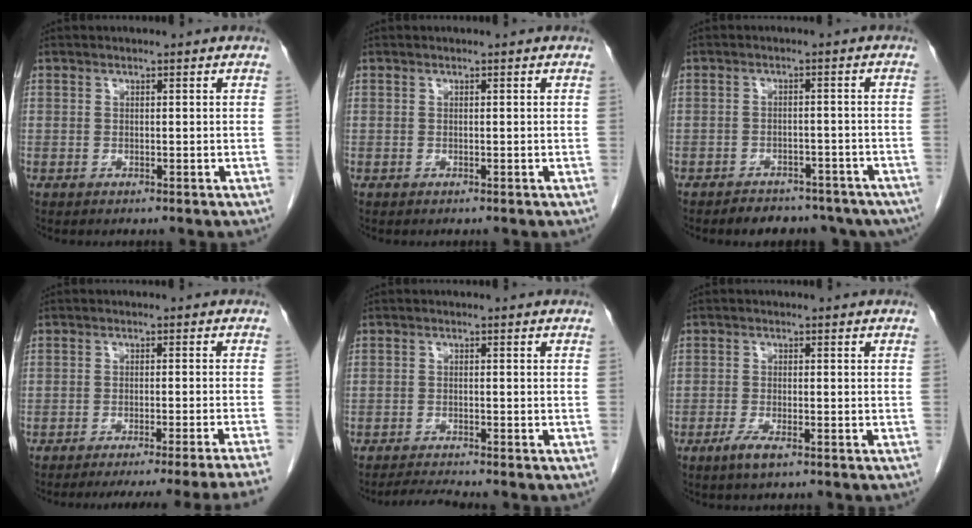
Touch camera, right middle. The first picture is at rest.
{"total": 0.0}
{"total": 12.9, "force": [-10.1, 6.5, 4.5], "torque": [-0.064, 0.007, -0.108]}
{"total": 17.3, "force": [-15.6, -2.6, 6.9], "torque": [-0.052, -0.030, -0.193]}
{"total": 2.5, "force": [-2.3, -0.9, 0.3], "torque": [-0.015, -0.017, -0.043]}
{"total": 2.6, "force": [-1.6, 0.4, 2.0], "torque": [-0.044, -0.004, -0.031]}